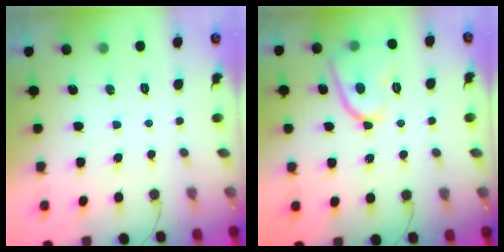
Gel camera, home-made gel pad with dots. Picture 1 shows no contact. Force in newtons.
{"total": 11.6, "press": 11.4, "slide": 1.5}